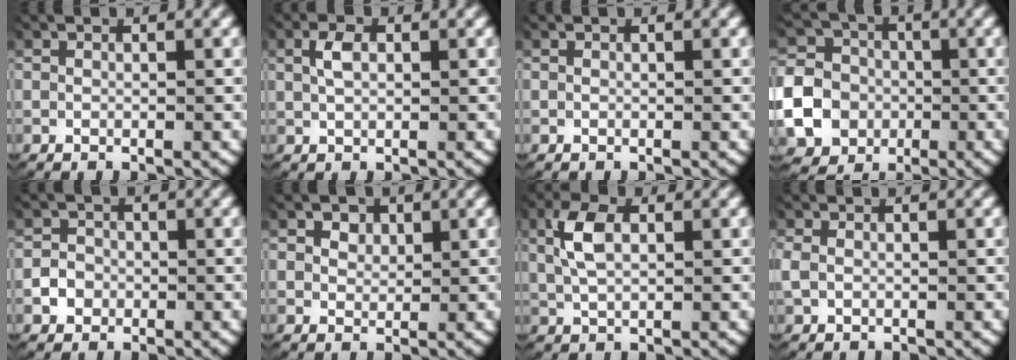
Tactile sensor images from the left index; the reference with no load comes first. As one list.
[{"total": 1.8, "force": [0.5, 0.9, 1.4], "torque": [-0.035, -0.003, 0.014]}, {"total": 0.0}, {"total": 13.1, "force": [-3.1, 12.1, 4.1], "torque": [-0.113, -0.048, -0.058]}, {"total": 2.4, "force": [-0.7, 2.3, 0.5], "torque": [-0.014, -0.003, -0.016]}, {"total": 1.4, "force": [0.9, 1.0, 0.5], "torque": [-0.009, -0.009, 0.022]}, {"total": 3.3, "force": [1.1, 1.6, 2.7], "torque": [-0.068, 0.001, 0.024]}, {"total": 1.2, "force": [-0.1, 1.0, 0.7], "torque": [-0.033, -0.004, 0.005]}]